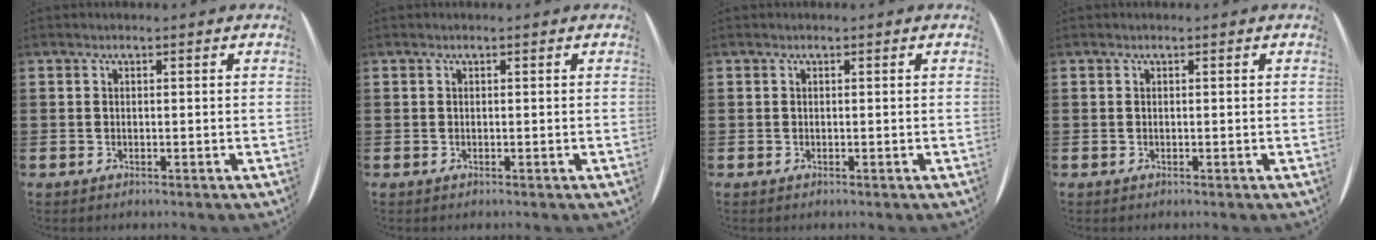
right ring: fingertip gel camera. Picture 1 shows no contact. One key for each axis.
{"total": 0.0}
{"total": 0.0}
{"total": 0.0}